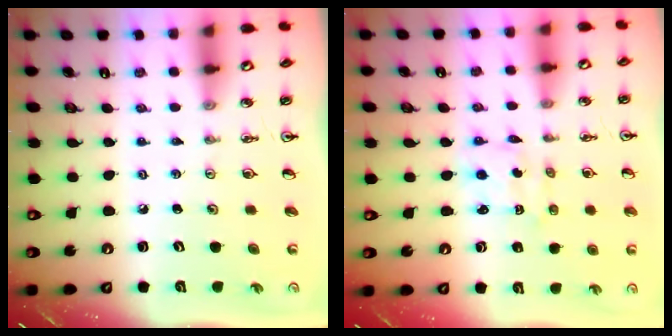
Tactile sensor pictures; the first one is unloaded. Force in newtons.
{"total": 1.9, "press": 1.9, "slide": 0.4}